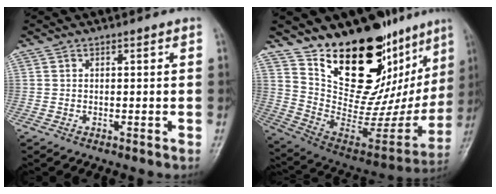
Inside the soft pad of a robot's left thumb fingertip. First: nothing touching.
{"total": 28.6, "force": [17.8, 13.7, 17.8], "torque": [-0.208, -0.094, 0.301]}